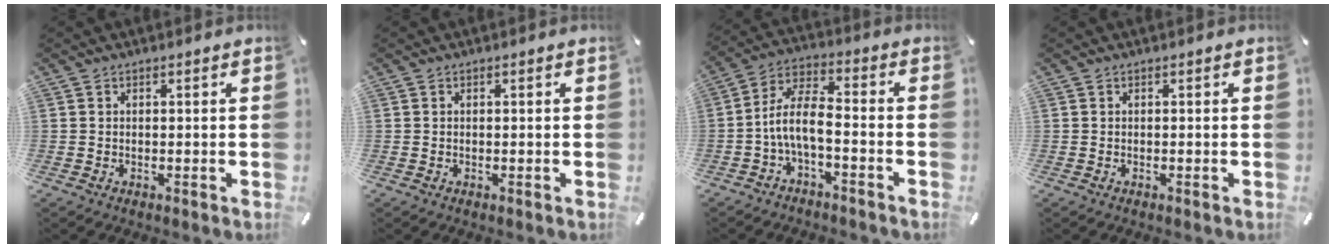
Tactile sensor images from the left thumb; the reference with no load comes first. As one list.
[{"total": 0.0}, {"total": 8.2, "force": [-3.2, 3.2, 6.8], "torque": [-0.140, 0.002, -0.058]}, {"total": 0.0}]